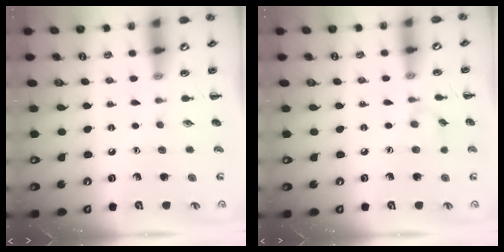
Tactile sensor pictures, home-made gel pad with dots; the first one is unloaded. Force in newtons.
{"total": 5.1, "press": 4.7, "slide": 2.0}